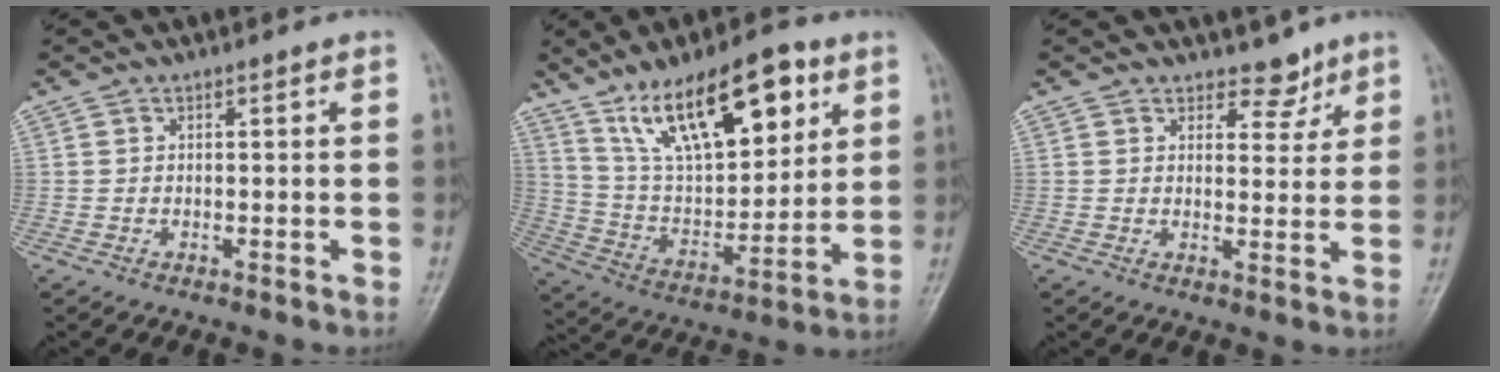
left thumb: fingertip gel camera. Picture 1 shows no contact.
{"total": 21.3, "force": [11.6, 9.1, 15.5], "torque": [-0.212, -0.039, 0.213]}
{"total": 4.2, "force": [3.3, 2.4, 1.1], "torque": [0.016, -0.022, 0.047]}